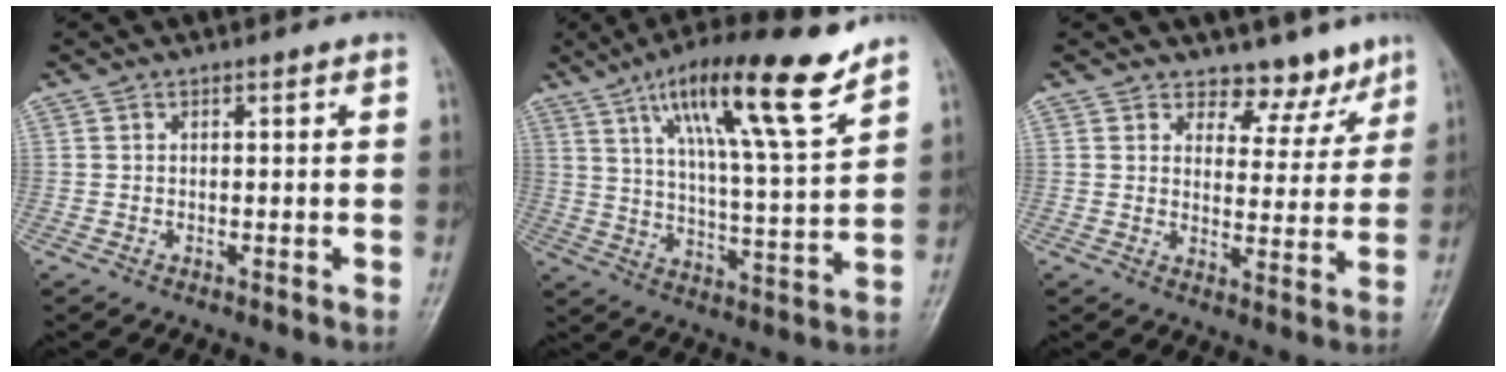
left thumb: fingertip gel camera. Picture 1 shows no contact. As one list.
[{"total": 18.7, "force": [11.7, 2.8, 14.4], "torque": [-0.221, -0.049, 0.195]}, {"total": 7.0, "force": [5.6, 3.8, 1.5], "torque": [0.015, -0.042, 0.078]}]